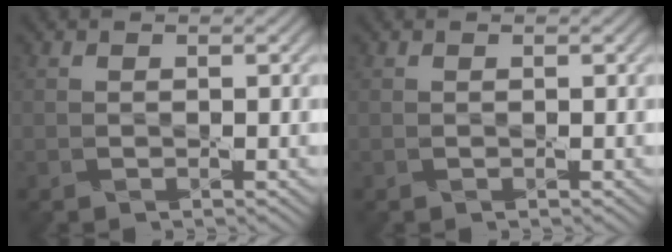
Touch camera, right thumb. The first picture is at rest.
{"total": 0.0}